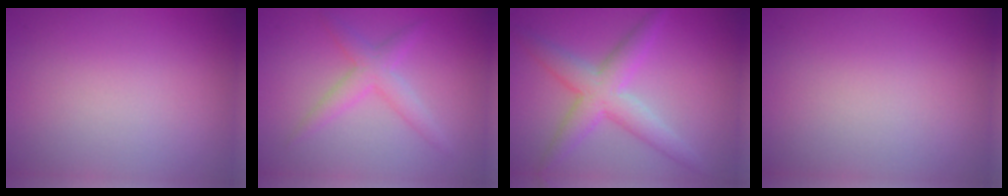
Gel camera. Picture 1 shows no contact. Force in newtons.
{"total": 2.6, "press": 2.6, "slide": 0.0}
{"total": 4.5, "press": 4.5, "slide": 0.2}
{"total": 0.0}